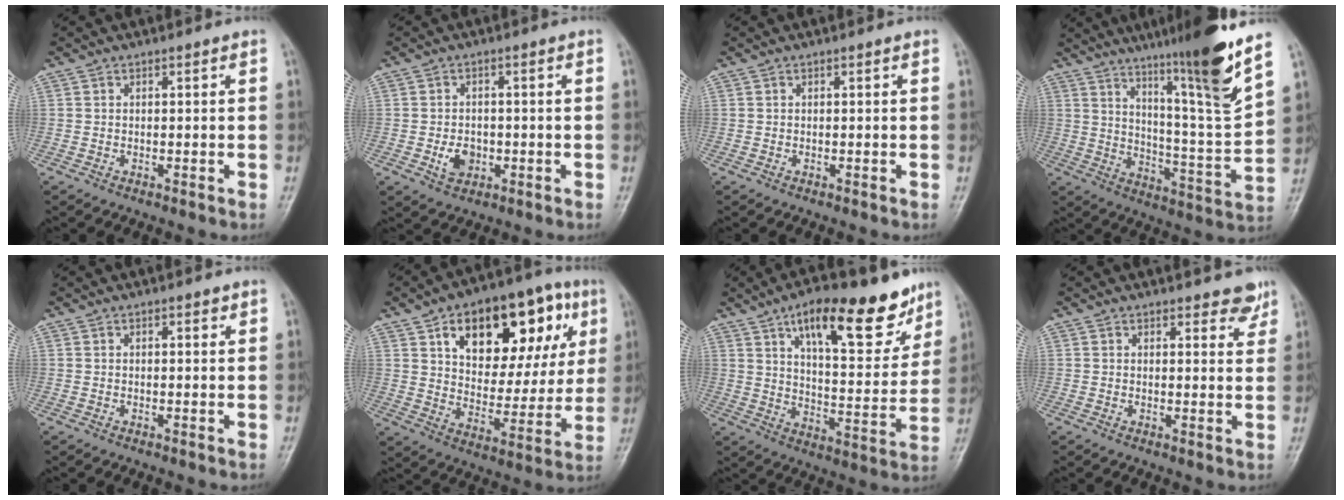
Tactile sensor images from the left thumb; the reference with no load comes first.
{"total": 4.3, "force": [-1.1, 3.3, 2.5], "torque": [-0.031, 0.003, -0.015]}
{"total": 0.0}
{"total": 18.6, "force": [12.3, 0.1, 14.0], "torque": [-0.194, -0.071, 0.198]}
{"total": 1.2, "force": [0.6, 0.5, 0.9], "torque": [-0.009, 0.001, 0.007]}
{"total": 23.6, "force": [9.8, 12.8, 17.3], "torque": [-0.200, -0.001, 0.150]}
{"total": 20.1, "force": [12.2, 7.6, 14.1], "torque": [-0.165, -0.053, 0.191]}
{"total": 3.8, "force": [3.0, 1.6, 1.8], "torque": [0.004, -0.018, 0.034]}